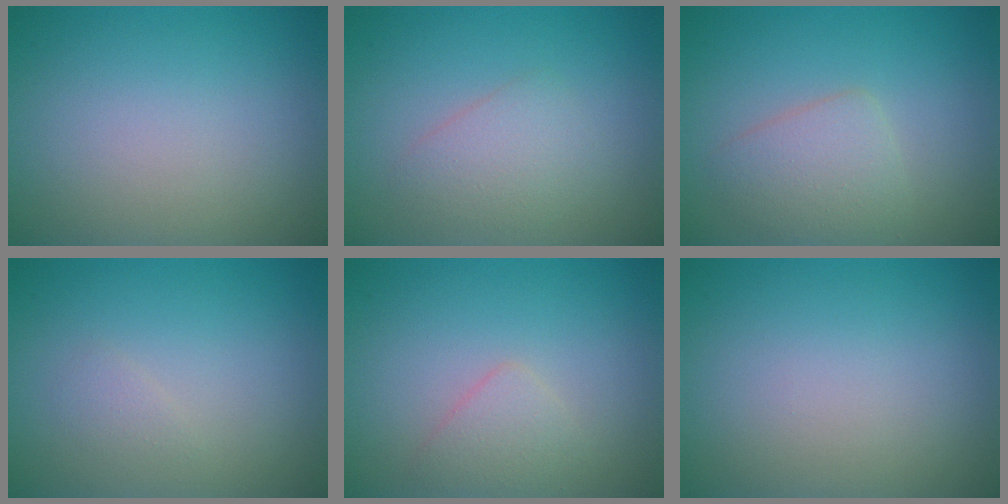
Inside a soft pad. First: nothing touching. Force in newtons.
{"total": 2.3, "press": 2.3, "slide": 0.1}
{"total": 2.8, "press": 2.8, "slide": 0.1}
{"total": 0.8, "press": 0.8, "slide": 0.1}
{"total": 1.7, "press": 1.7, "slide": 0.0}
{"total": 0.0}